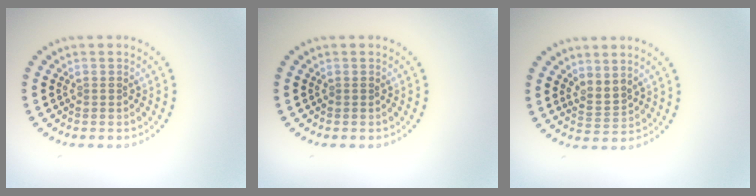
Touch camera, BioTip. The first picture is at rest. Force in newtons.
{"total": 0.0}
{"total": 2.0, "press": 1.5, "slide": 1.3}